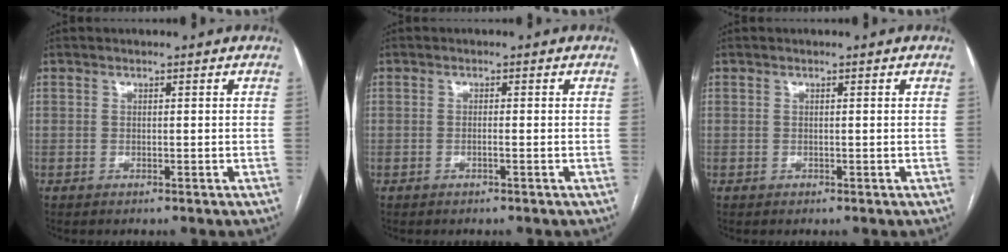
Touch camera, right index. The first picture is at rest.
{"total": 0.7, "force": [-0.3, -0.1, 0.6], "torque": [-0.011, 0.001, -0.005]}
{"total": 0.0}